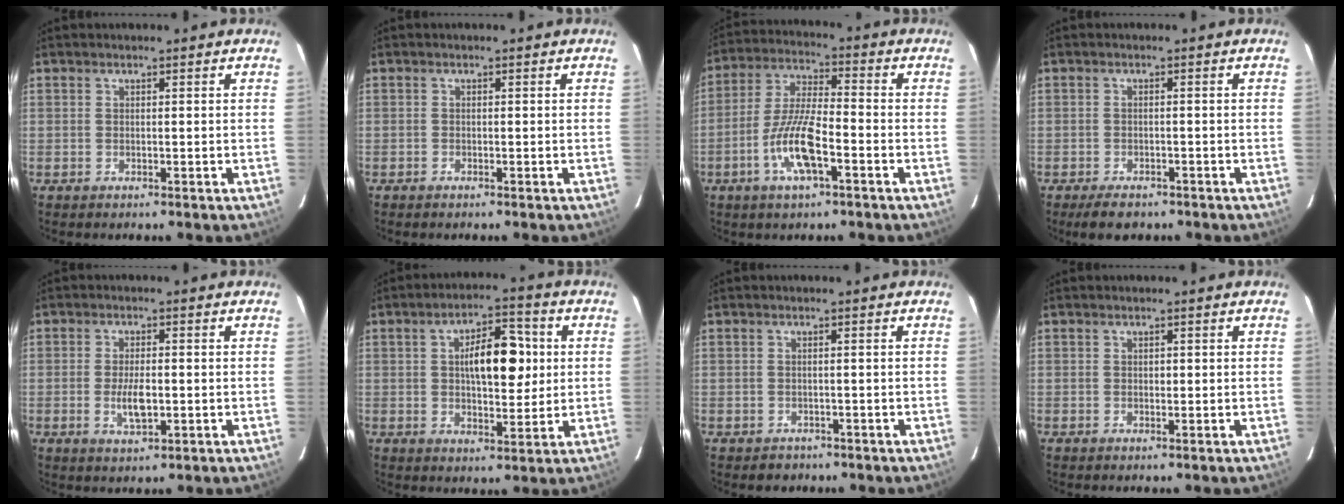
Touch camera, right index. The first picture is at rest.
{"total": 0.6, "force": [-0.5, 0.3, 0.2], "torque": [-0.008, -0.001, -0.008]}
{"total": 10.3, "force": [-4.1, 2.2, 9.2], "torque": [-0.189, -0.001, -0.078]}
{"total": 4.4, "force": [-3.3, 2.2, 2.0], "torque": [-0.034, -0.003, -0.048]}
{"total": 4.5, "force": [-0.9, 1.5, 4.2], "torque": [-0.082, -0.004, -0.013]}
{"total": 10.3, "force": [1.6, 4.1, 9.3], "torque": [-0.148, 0.021, 0.027]}
{"total": 1.9, "force": [-1.2, 1.5, 0.0], "torque": [-0.007, 0.004, -0.016]}
{"total": 0.7, "force": [0.0, 0.4, 0.5], "torque": [-0.009, 0.000, 0.001]}